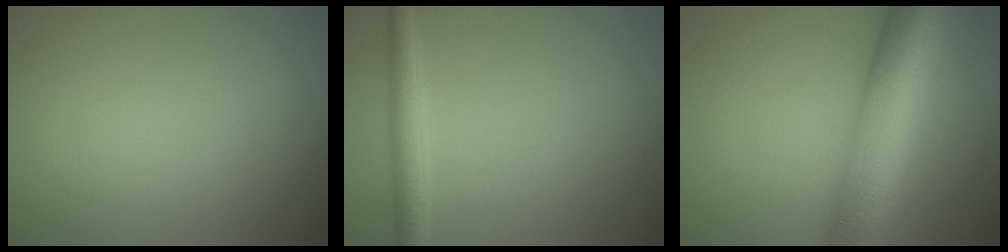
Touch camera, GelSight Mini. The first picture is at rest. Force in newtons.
{"total": 2.4, "press": 2.4, "slide": 0.1}
{"total": 11.2, "press": 11.2, "slide": 0.3}